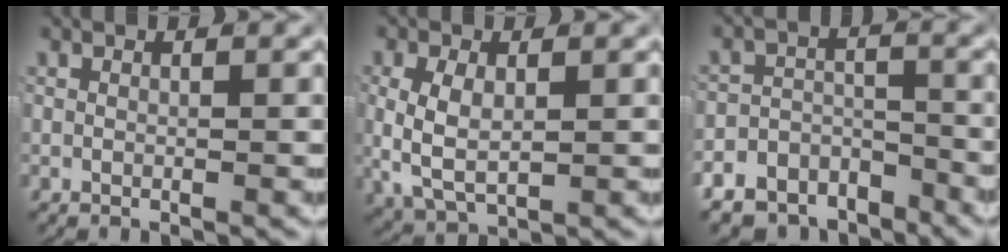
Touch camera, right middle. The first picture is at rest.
{"total": 5.7, "force": [-0.3, 4.1, 4.0], "torque": [-0.108, -0.018, 0.009]}
{"total": 10.2, "force": [-7.6, 6.2, 2.8], "torque": [-0.030, -0.014, -0.137]}